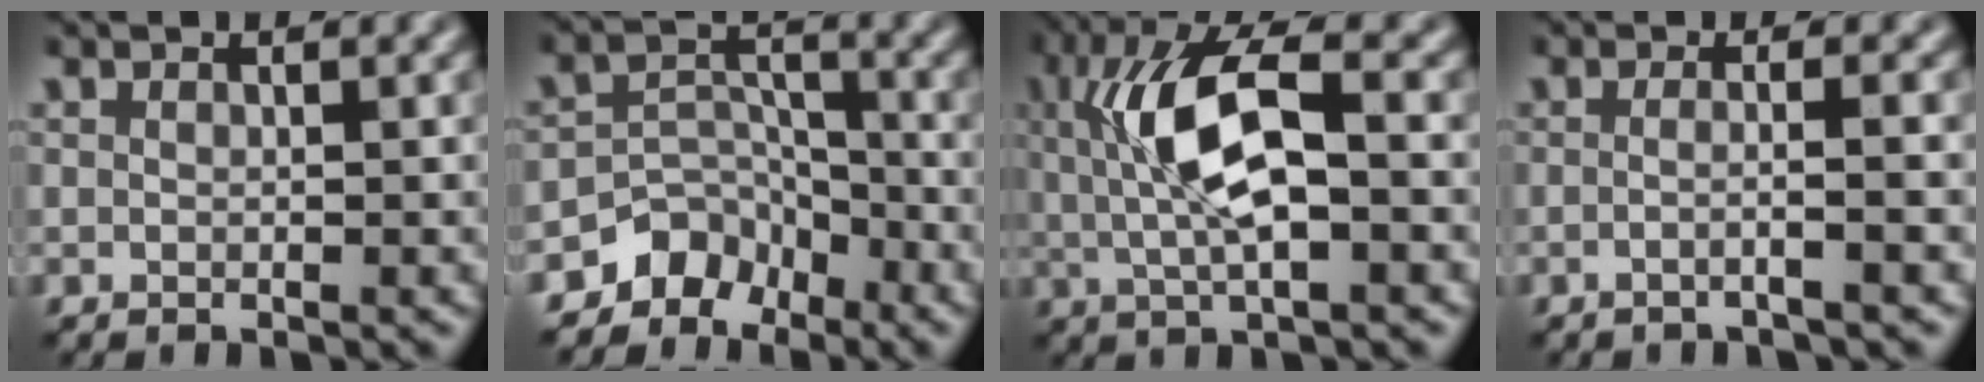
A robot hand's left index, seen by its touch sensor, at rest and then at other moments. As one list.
[{"total": 4.4, "force": [-3.8, 2.1, 0.3], "torque": [0.015, 0.005, -0.062]}, {"total": 7.6, "force": [0.3, 2.4, 7.2], "torque": [-0.139, 0.011, 0.007]}, {"total": 2.2, "force": [-1.2, 0.3, 1.9], "torque": [-0.016, -0.005, -0.030]}]